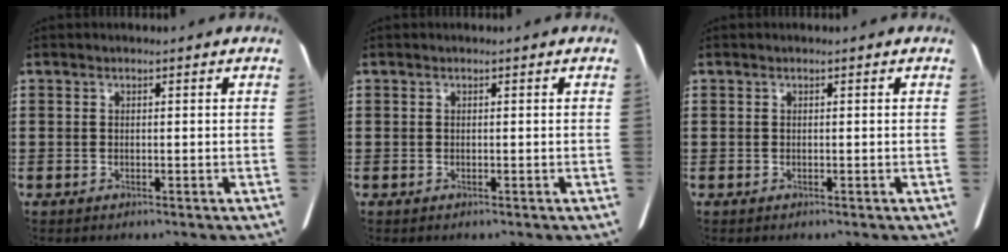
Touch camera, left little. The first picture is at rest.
{"total": 0.0}
{"total": 0.0}